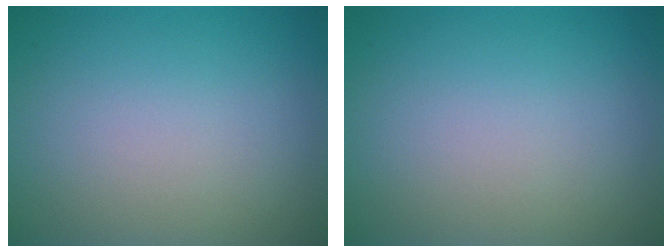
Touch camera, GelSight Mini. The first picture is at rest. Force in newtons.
{"total": 0.0}